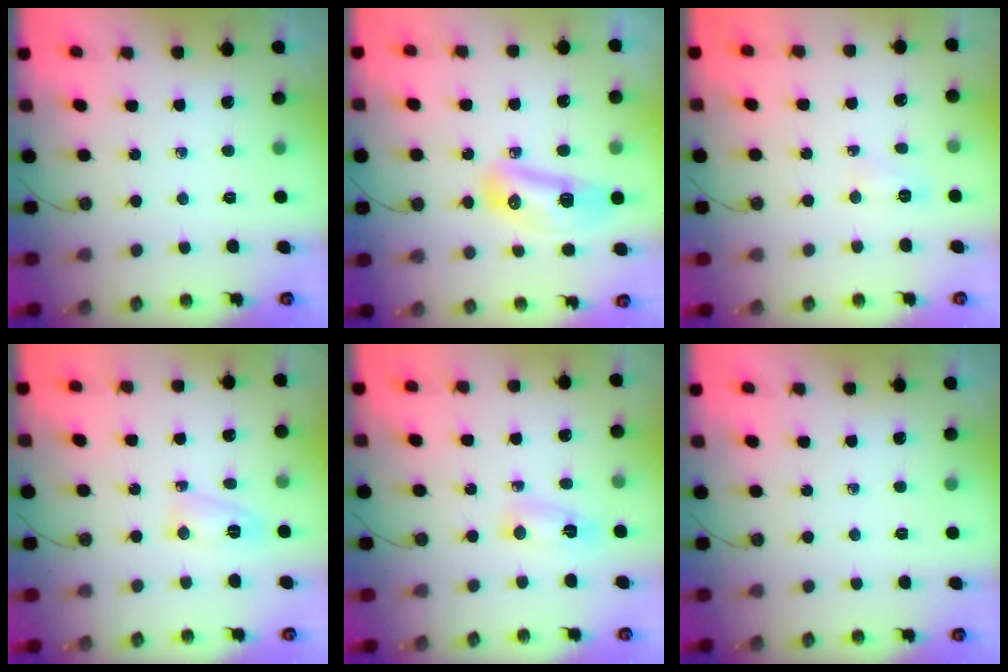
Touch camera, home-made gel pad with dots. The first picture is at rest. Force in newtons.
{"total": 11.4, "press": 10.8, "slide": 3.8}
{"total": 3.4, "press": 3.3, "slide": 0.6}
{"total": 4.3, "press": 4.1, "slide": 0.9}
{"total": 3.5, "press": 3.2, "slide": 1.5}
{"total": 0.0}